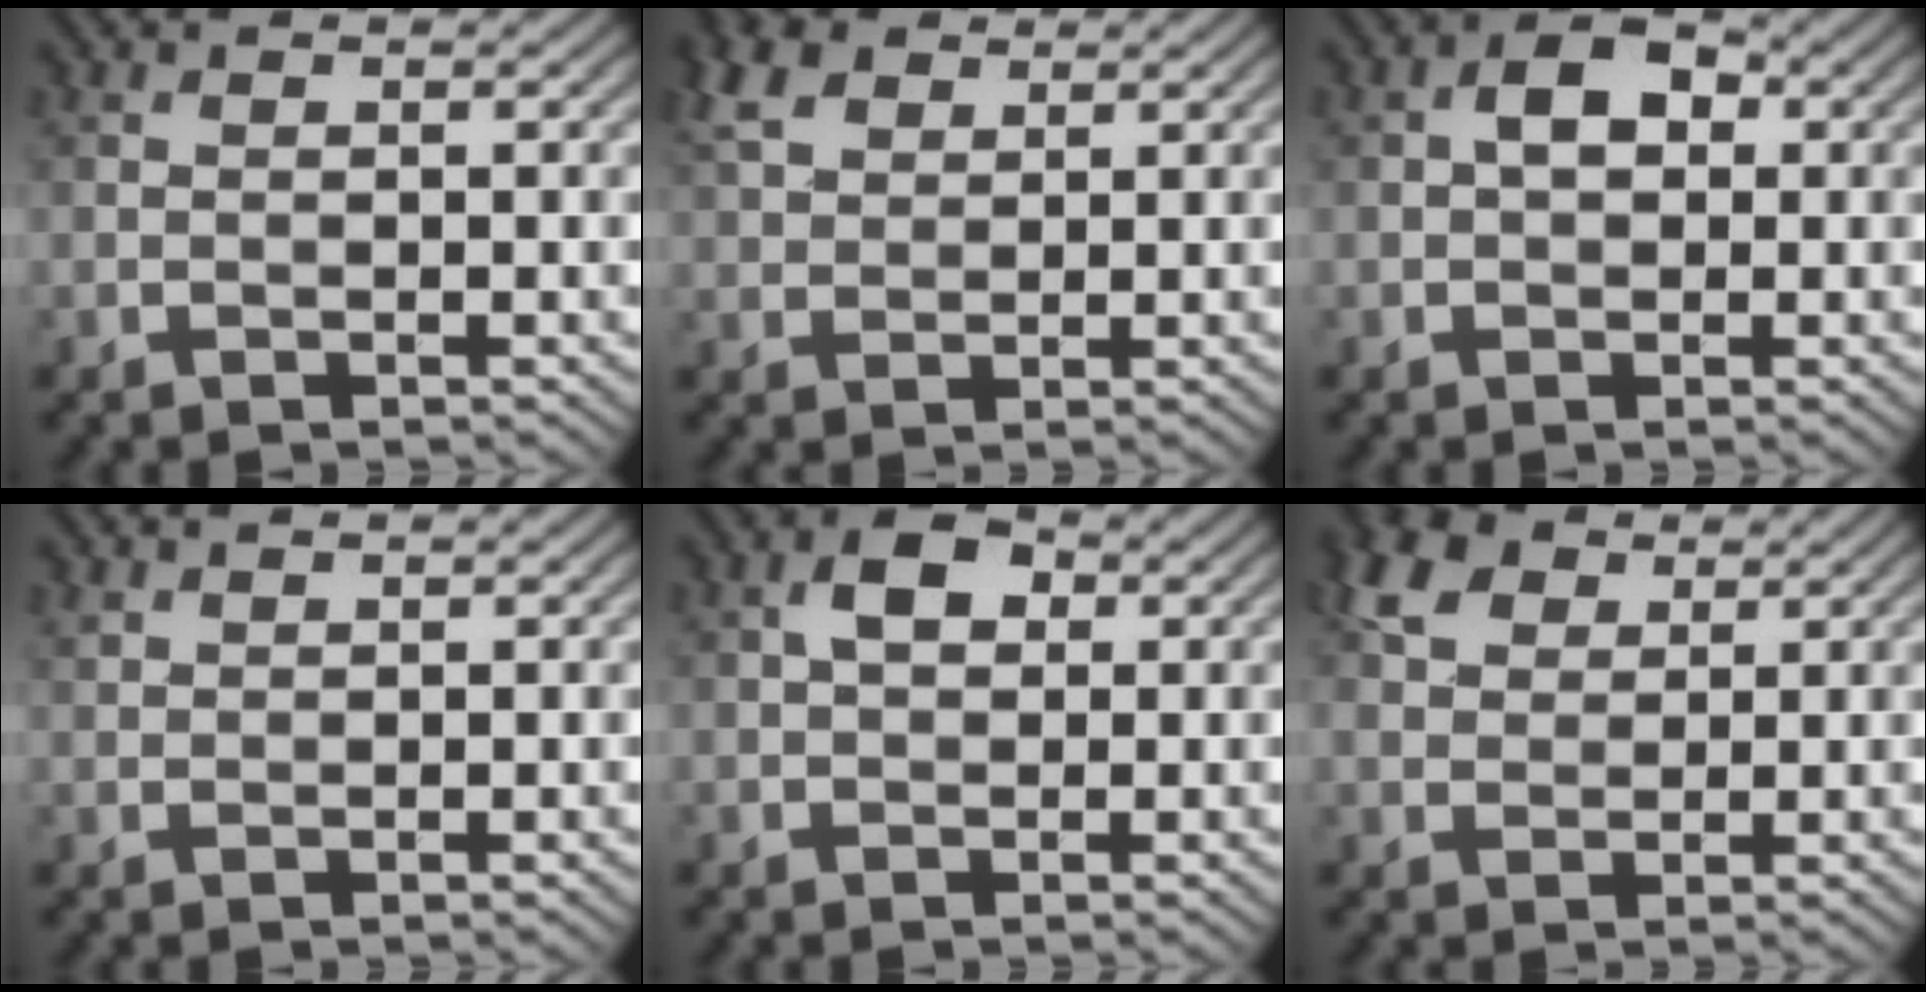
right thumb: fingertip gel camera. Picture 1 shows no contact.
{"total": 5.1, "force": [2.8, 3.2, 2.9], "torque": [-0.078, 0.015, 0.054]}
{"total": 3.8, "force": [0.5, 2.5, 2.7], "torque": [-0.048, 0.006, 0.001]}
{"total": 0.9, "force": [0.8, 0.3, 0.2], "torque": [-0.009, 0.000, 0.019]}
{"total": 3.5, "force": [0.7, 2.4, 2.4], "torque": [-0.048, 0.008, 0.007]}
{"total": 5.4, "force": [2.6, 3.8, 2.9], "torque": [-0.073, 0.013, 0.051]}